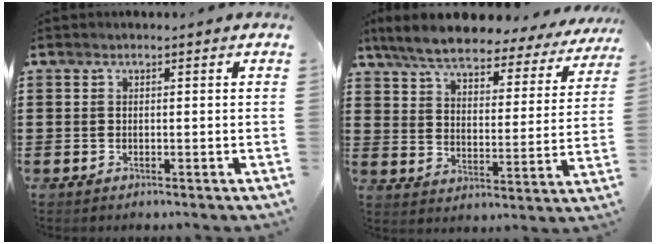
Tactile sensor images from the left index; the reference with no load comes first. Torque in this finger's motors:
{"motor_torque": [2.14, 0.00, 1.05, 0.21]}